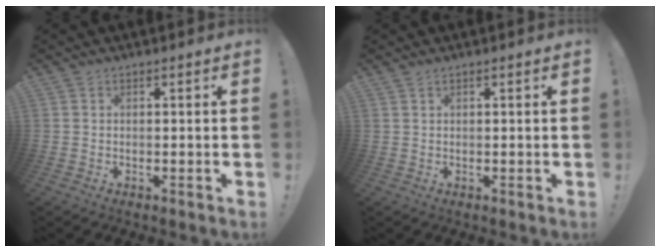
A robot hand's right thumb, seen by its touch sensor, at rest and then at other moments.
{"total": 0.8, "force": [0.7, 0.2, 0.4], "torque": [-0.015, 0.003, 0.014]}